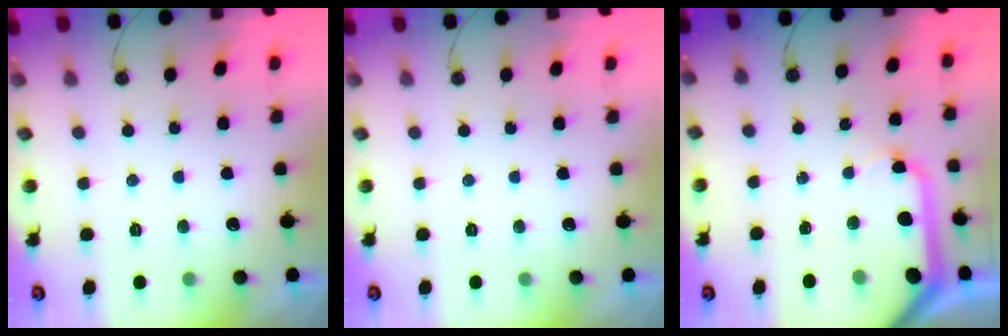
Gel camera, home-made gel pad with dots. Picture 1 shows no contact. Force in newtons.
{"total": 0.0}
{"total": 11.7, "press": 11.6, "slide": 1.6}